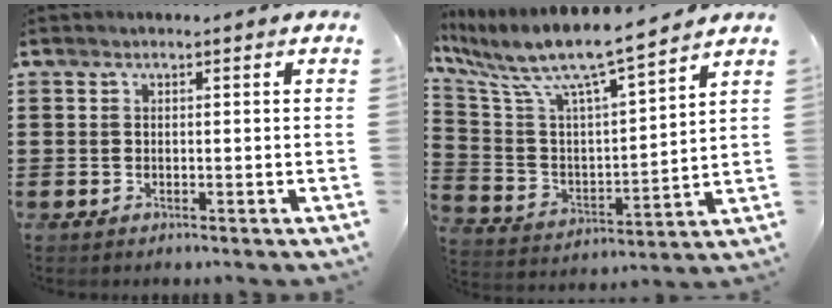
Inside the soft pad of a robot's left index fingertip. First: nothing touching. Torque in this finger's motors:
{"motor_torque": [1.10, -1.04, 0.68, 0.21]}